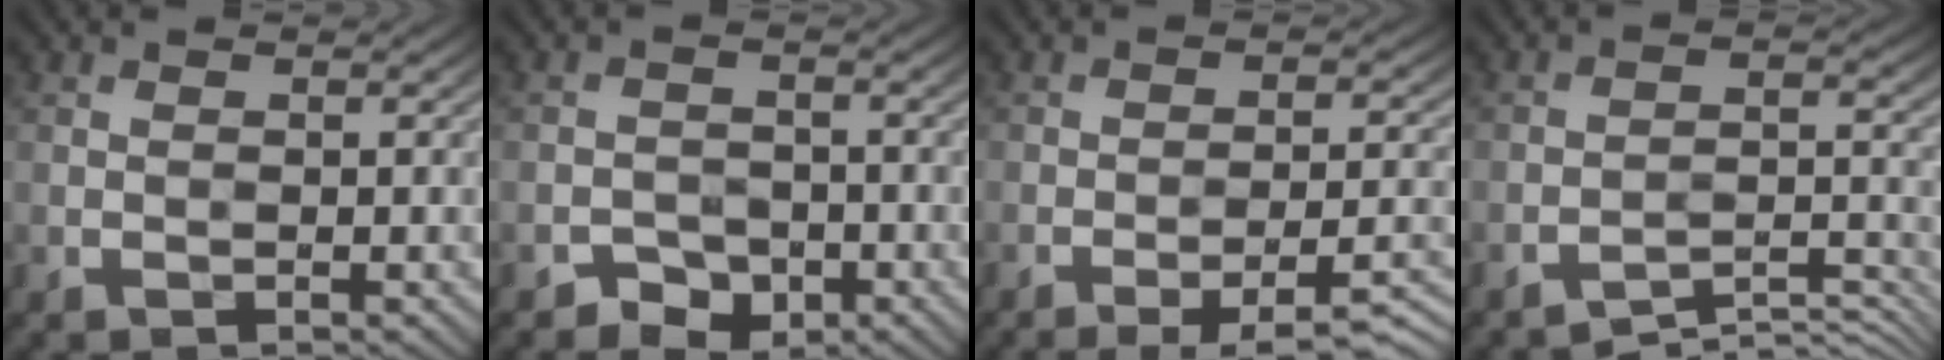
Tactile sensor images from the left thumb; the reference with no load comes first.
{"total": 2.7, "force": [-2.0, 1.7, 0.5], "torque": [-0.002, 0.001, -0.035]}
{"total": 8.8, "force": [-6.0, 1.8, 6.1], "torque": [-0.094, 0.010, -0.076]}
{"total": 5.6, "force": [-4.9, 1.0, 2.6], "torque": [-0.043, 0.001, -0.077]}